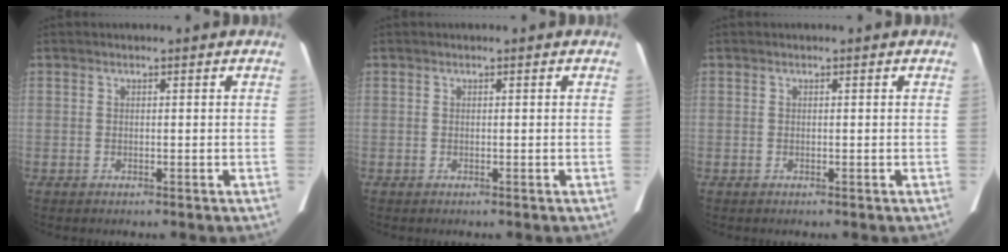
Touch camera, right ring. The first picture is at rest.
{"total": 0.0}
{"total": 0.0}